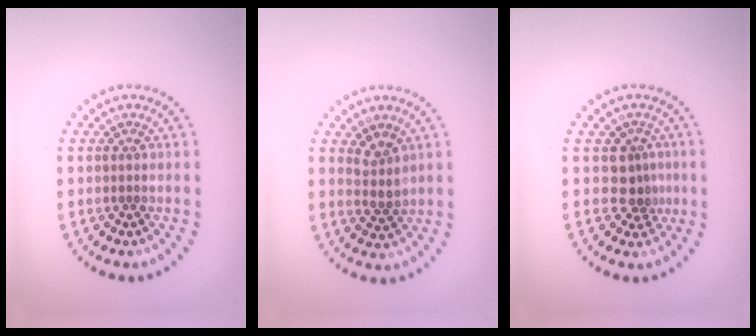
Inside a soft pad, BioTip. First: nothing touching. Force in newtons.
{"total": 1.9, "press": 1.4, "slide": 1.2}
{"total": 2.4, "press": 1.8, "slide": 1.6}